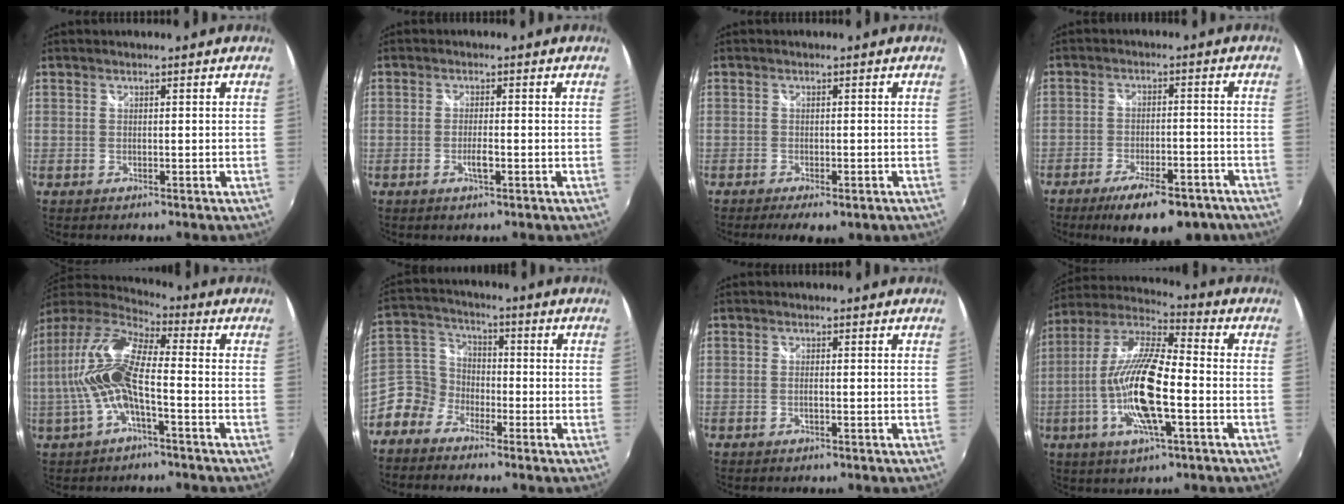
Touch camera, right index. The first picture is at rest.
{"total": 2.6, "force": [-1.0, 0.5, 2.3], "torque": [-0.046, -0.002, -0.019]}
{"total": 5.4, "force": [-3.7, 1.9, 3.5], "torque": [-0.078, -0.022, -0.057]}
{"total": 14.6, "force": [-10.7, 4.9, 8.7], "torque": [-0.159, -0.021, -0.151]}
{"total": 14.7, "force": [-1.9, 4.1, 14.0], "torque": [-0.275, 0.004, -0.037]}
{"total": 8.3, "force": [-5.3, 6.1, 1.5], "torque": [-0.042, 0.033, -0.125]}
{"total": 1.2, "force": [-0.3, 0.1, 1.1], "torque": [-0.022, 0.000, -0.008]}
{"total": 17.8, "force": [-4.5, 4.4, 16.6], "torque": [-0.326, -0.011, -0.093]}